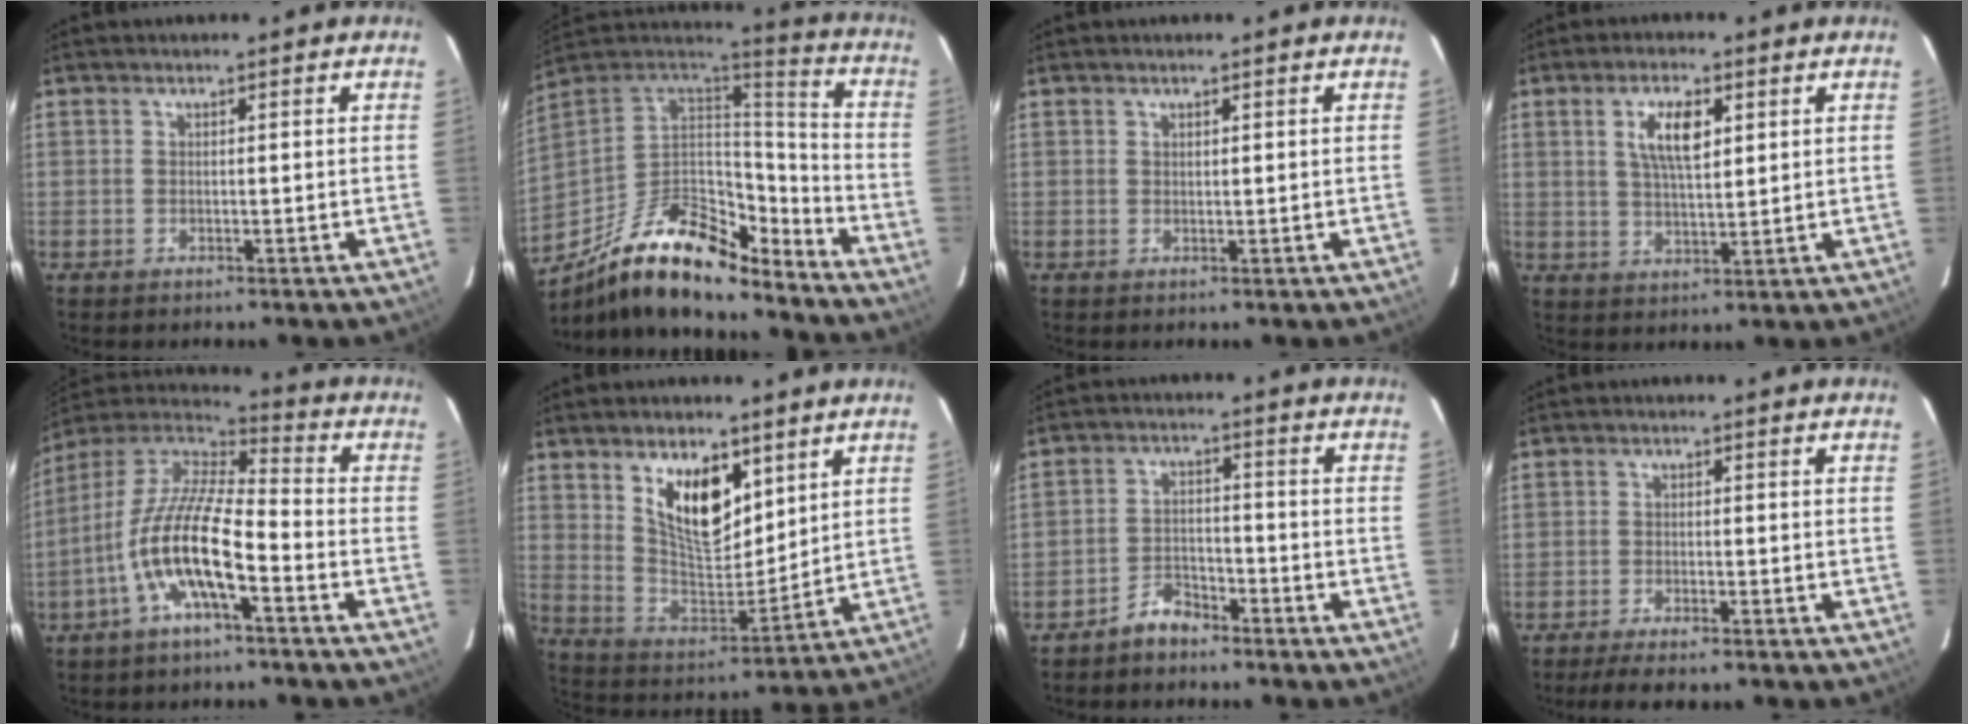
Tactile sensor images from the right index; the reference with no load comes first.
{"total": 21.8, "force": [-15.3, 7.9, 13.4], "torque": [-0.251, -0.005, -0.266]}
{"total": 0.5, "force": [0.4, 0.2, 0.2], "torque": [-0.003, 0.002, 0.009]}
{"total": 6.9, "force": [2.5, 2.7, 5.9], "torque": [-0.106, 0.005, 0.049]}
{"total": 15.1, "force": [-5.9, 4.0, 13.3], "torque": [-0.259, -0.004, -0.120]}
{"total": 12.8, "force": [6.6, 6.2, 9.1], "torque": [-0.158, -0.003, 0.133]}
{"total": 4.6, "force": [-3.9, 2.3, 1.0], "torque": [-0.028, 0.015, -0.068]}
{"total": 5.4, "force": [-4.5, 0.9, 3.0], "torque": [-0.071, -0.017, -0.077]}